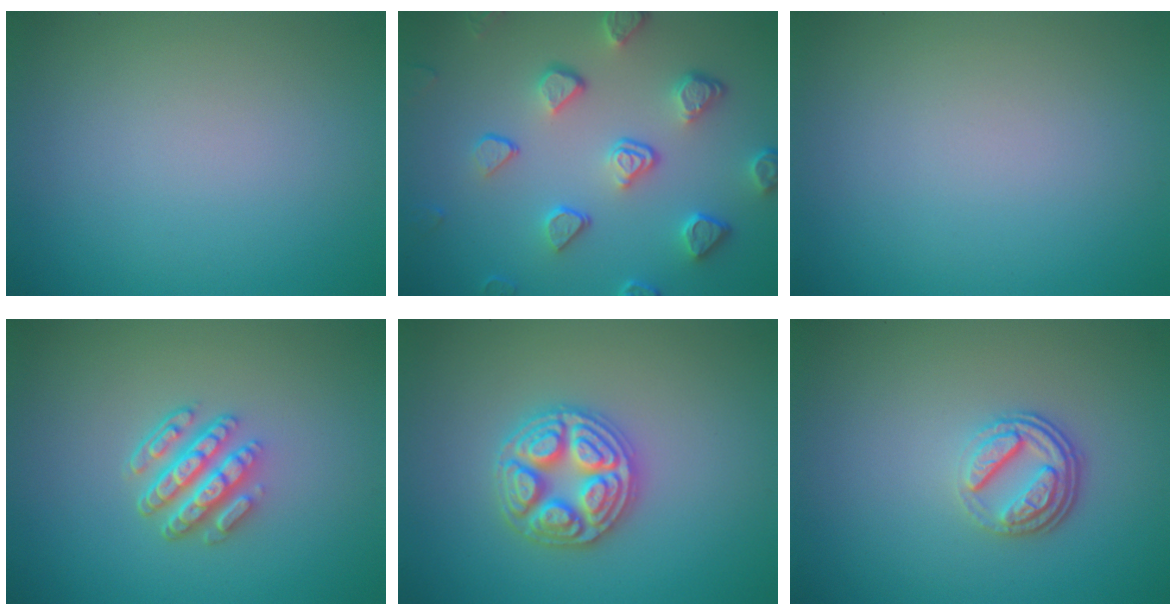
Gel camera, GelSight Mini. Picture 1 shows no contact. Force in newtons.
{"total": 5.2, "press": 4.0, "slide": 3.3}
{"total": 0.0}
{"total": 4.6, "press": 3.3, "slide": 3.2}
{"total": 4.8, "press": 4.7, "slide": 0.6}
{"total": 3.7, "press": 2.6, "slide": 2.6}